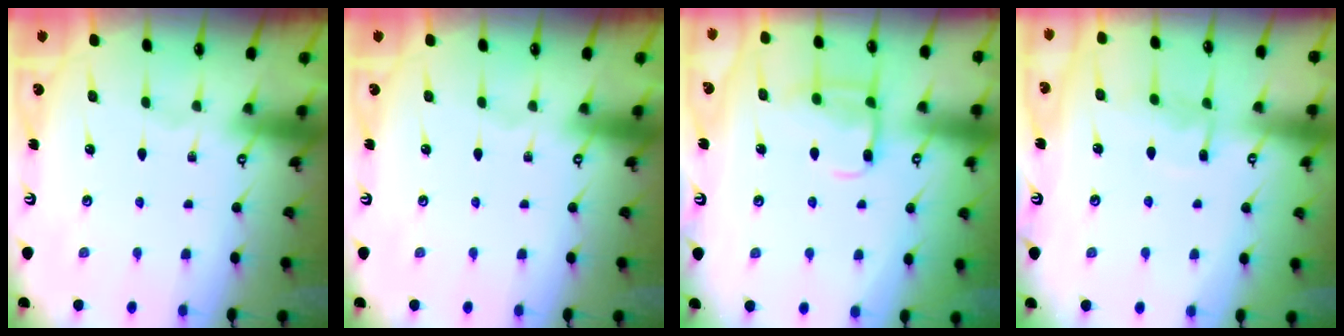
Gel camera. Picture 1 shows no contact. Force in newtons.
{"total": 0.0}
{"total": 12.2, "press": 12.2, "slide": 1.2}
{"total": 6.7, "press": 6.7, "slide": 0.5}